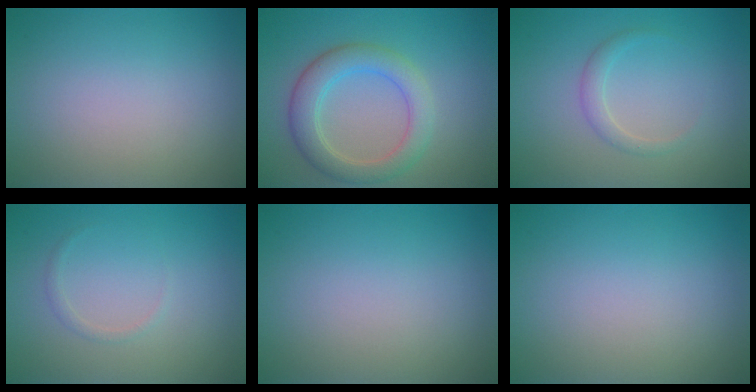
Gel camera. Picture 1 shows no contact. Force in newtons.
{"total": 4.4, "press": 4.4, "slide": 0.1}
{"total": 1.4, "press": 1.4, "slide": 0.1}
{"total": 0.7, "press": 0.7, "slide": 0.1}
{"total": 0.0}
{"total": 0.0}